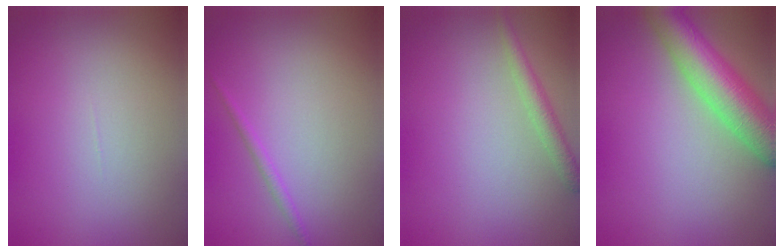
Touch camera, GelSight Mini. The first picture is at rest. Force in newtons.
{"total": 0.9, "press": 0.9, "slide": 0.1}
{"total": 1.8, "press": 1.8, "slide": 0.1}
{"total": 7.3, "press": 7.3, "slide": 0.5}